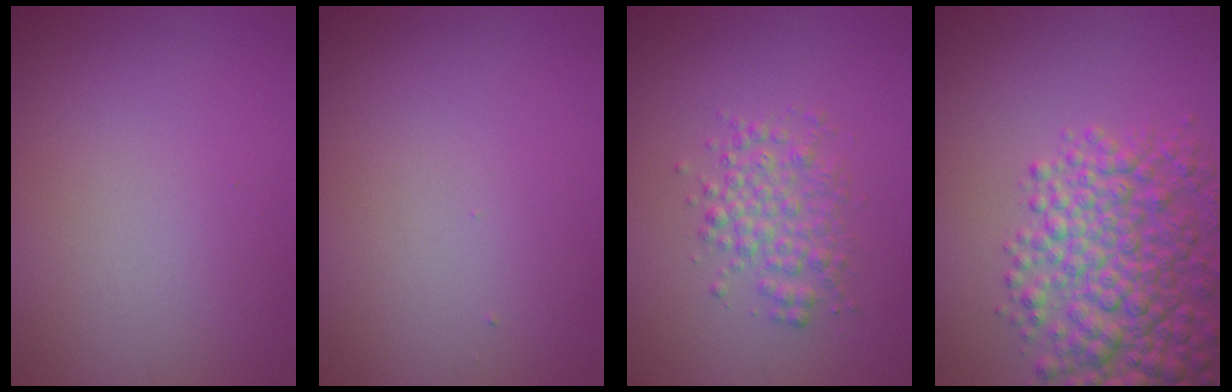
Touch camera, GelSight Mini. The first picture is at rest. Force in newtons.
{"total": 0.0}
{"total": 2.7, "press": 2.7, "slide": 0.0}
{"total": 7.2, "press": 7.2, "slide": 0.2}